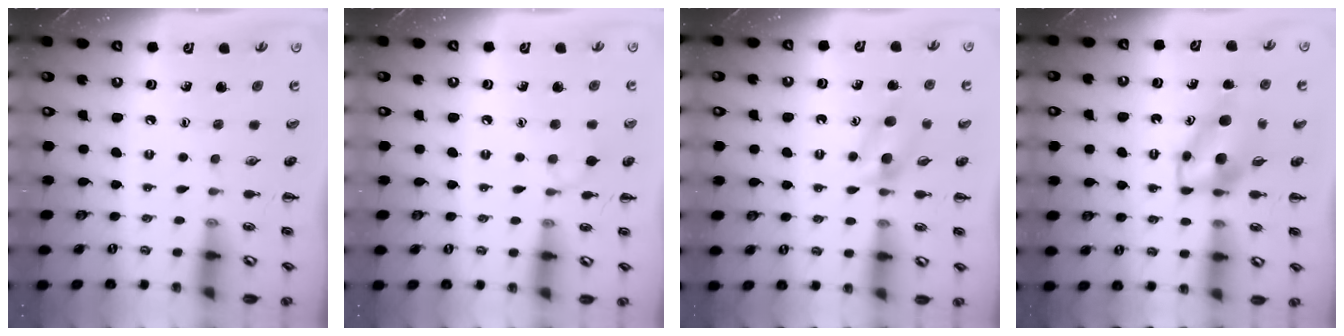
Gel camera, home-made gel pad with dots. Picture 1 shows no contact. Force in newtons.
{"total": 5.4, "press": 5.1, "slide": 1.6}
{"total": 4.1, "press": 3.7, "slide": 1.6}
{"total": 6.1, "press": 6.0, "slide": 1.1}